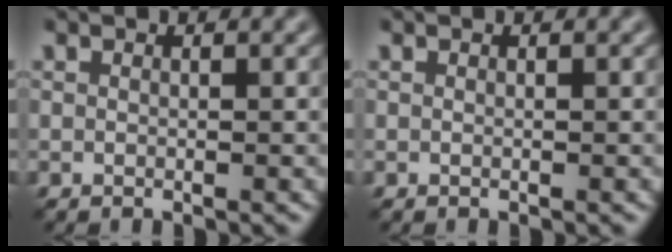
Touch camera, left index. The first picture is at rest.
{"total": 0.0}